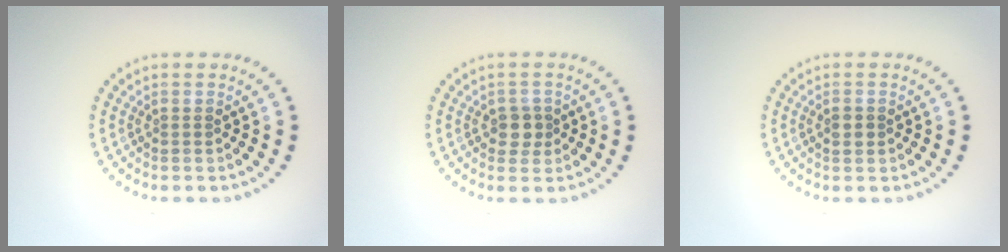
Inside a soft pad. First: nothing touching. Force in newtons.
{"total": 1.9, "press": 1.7, "slide": 0.8}
{"total": 1.4, "press": 1.4, "slide": 0.1}